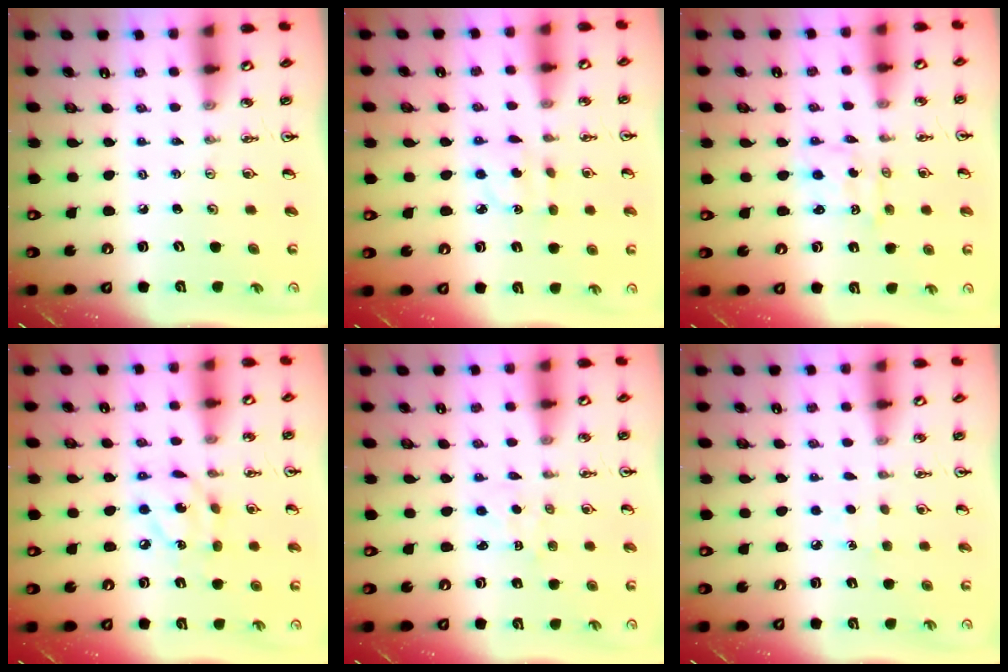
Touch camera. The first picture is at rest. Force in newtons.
{"total": 3.1, "press": 3.0, "slide": 0.6}
{"total": 0.9, "press": 0.9, "slide": 0.1}
{"total": 9.3, "press": 9.3, "slide": 0.5}
{"total": 1.2, "press": 1.2, "slide": 0.2}
{"total": 4.2, "press": 4.2, "slide": 0.5}